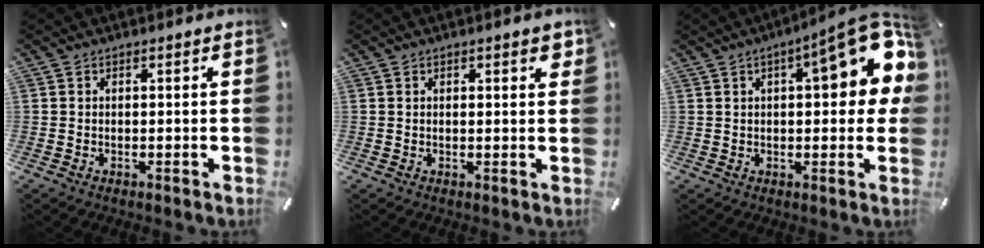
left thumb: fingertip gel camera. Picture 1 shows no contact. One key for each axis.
{"total": 1.8, "fx": 0.9, "fy": 0.5, "fz": 1.5, "tx": -0.022, "ty": -0.001, "tz": 0.013}
{"total": 17.5, "fx": 5.9, "fy": 5.9, "fz": 15.4, "tx": -0.197, "ty": -0.025, "tz": 0.090}